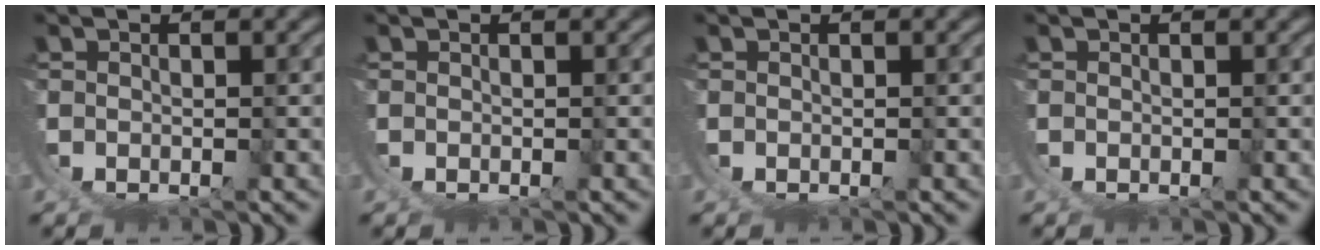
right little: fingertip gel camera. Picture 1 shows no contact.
{"total": 0.0}
{"total": 0.0}
{"total": 0.0}